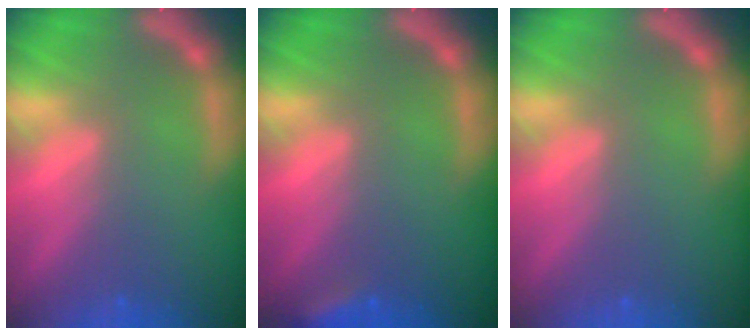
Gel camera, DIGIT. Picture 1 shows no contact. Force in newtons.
{"total": 2.4}
{"total": 0.0}